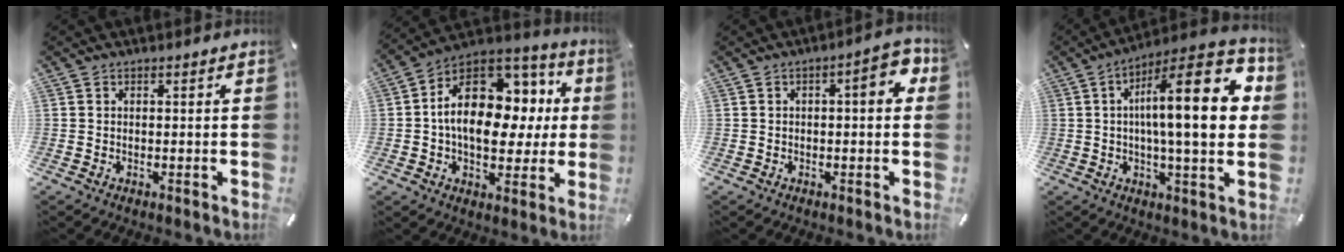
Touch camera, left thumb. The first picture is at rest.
{"total": 18.7, "force": [2.3, 12.7, 13.6], "torque": [-0.209, -0.008, 0.043]}
{"total": 6.6, "force": [0.8, 2.5, 6.1], "torque": [-0.073, -0.001, 0.005]}
{"total": 21.7, "force": [4.0, 5.8, 20.5], "torque": [-0.303, -0.018, 0.053]}